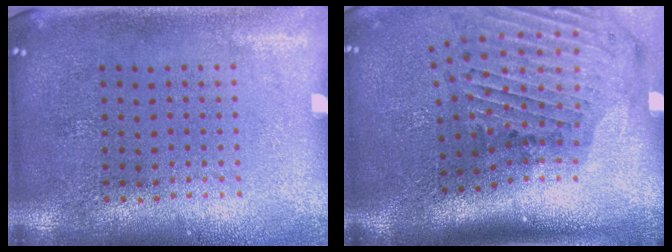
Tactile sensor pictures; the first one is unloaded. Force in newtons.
{"total": 2.4, "press": 1.8, "slide": 1.6}